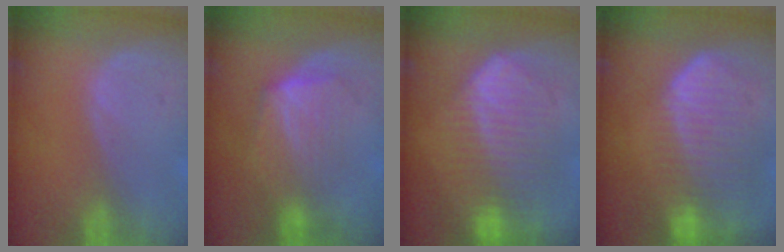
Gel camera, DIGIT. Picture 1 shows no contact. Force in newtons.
{"total": 7.2, "press": 6.5, "slide": 3.0}
{"total": 10.3, "press": 10.3, "slide": 0.4}
{"total": 10.5, "press": 9.2, "slide": 5.1}